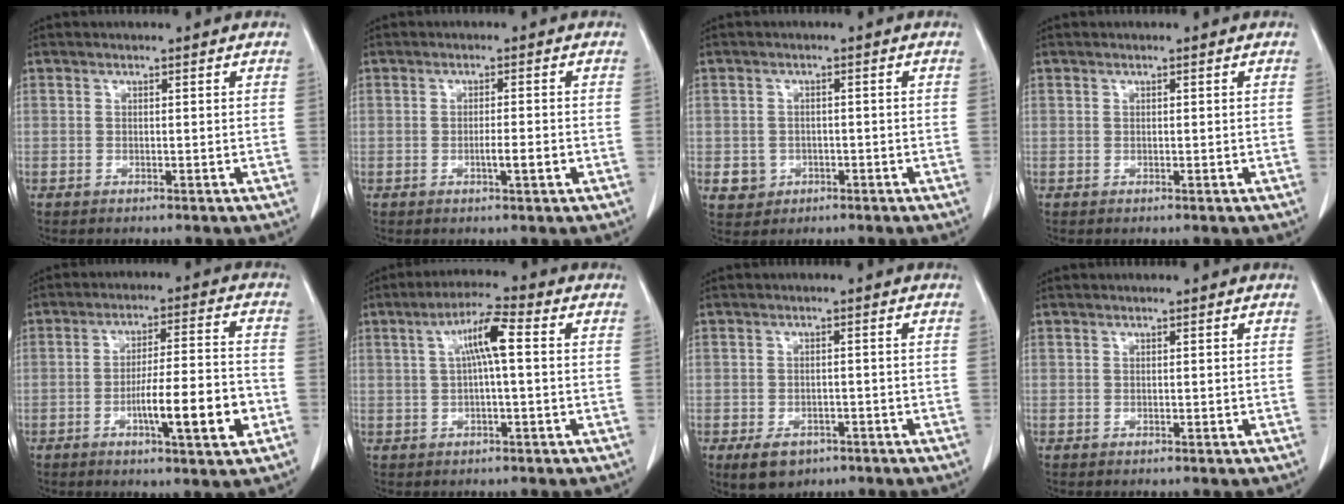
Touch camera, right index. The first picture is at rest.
{"total": 2.8, "force": [-0.9, 0.2, 2.7], "torque": [-0.044, -0.001, -0.014]}
{"total": 3.5, "force": [-1.1, 3.3, 0.6], "torque": [-0.004, 0.009, -0.011]}
{"total": 0.0}
{"total": 11.5, "force": [-4.1, 1.2, 10.7], "torque": [-0.170, 0.002, -0.063]}
{"total": 6.5, "force": [1.0, 0.6, 6.4], "torque": [-0.118, 0.019, 0.014]}
{"total": 5.0, "force": [-3.0, 3.2, 2.5], "torque": [-0.044, -0.002, -0.040]}
{"total": 0.0}